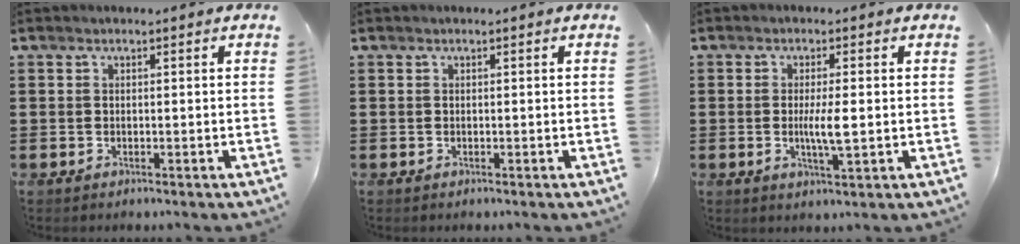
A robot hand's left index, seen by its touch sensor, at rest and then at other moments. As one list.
[{"total": 0.0}, {"total": 4.5, "force": [-0.1, 0.5, 4.4], "torque": [-0.085, -0.007, -0.006]}]